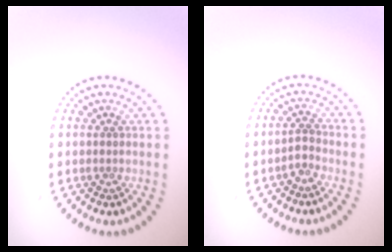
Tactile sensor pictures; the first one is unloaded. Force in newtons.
{"total": 1.4, "press": 0.9, "slide": 1.0}